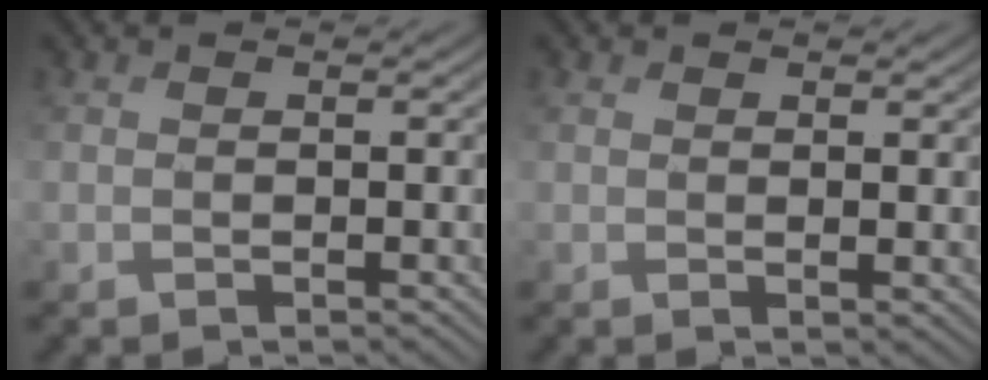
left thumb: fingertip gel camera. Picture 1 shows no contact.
{"total": 1.6, "force": [1.0, 0.5, 1.2], "torque": [-0.019, -0.002, 0.025]}